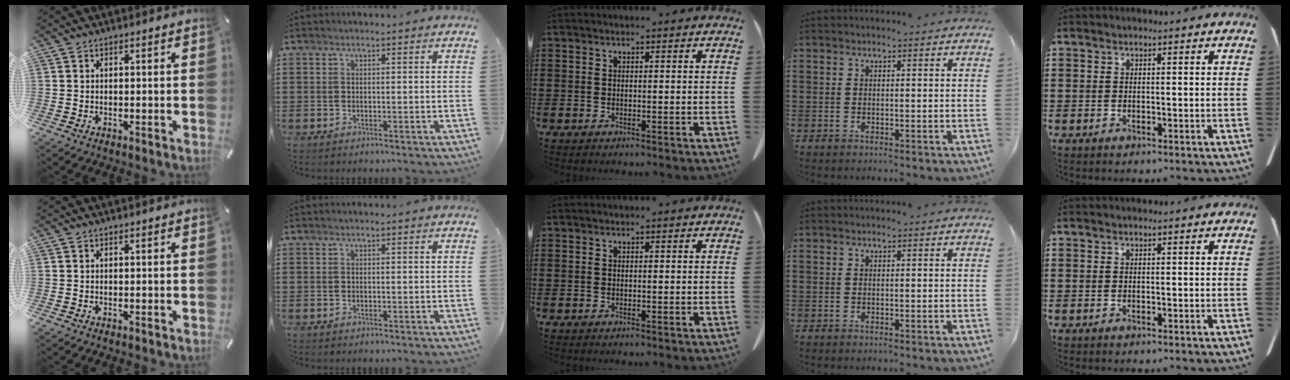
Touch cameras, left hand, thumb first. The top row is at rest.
{}